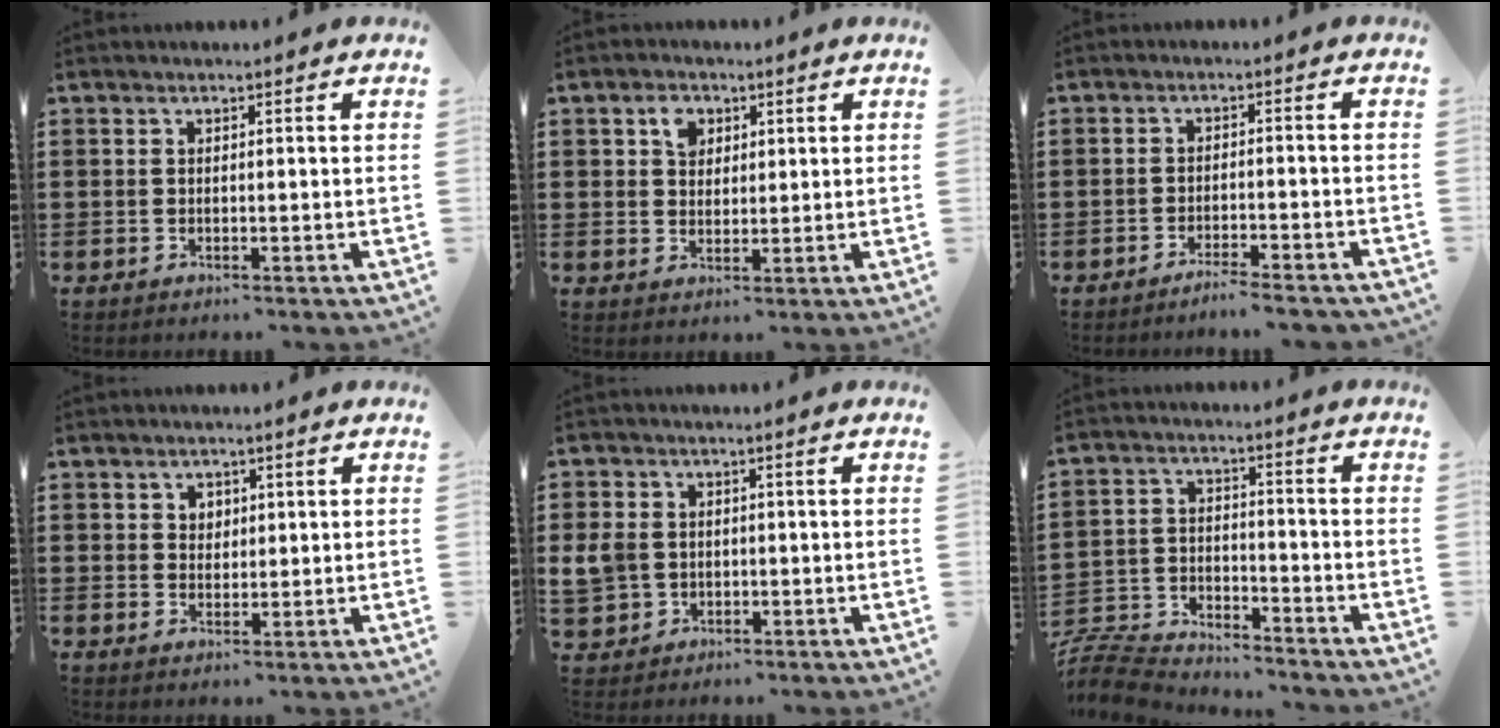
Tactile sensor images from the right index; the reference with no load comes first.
{"total": 3.3, "force": [1.5, 2.5, 1.5], "torque": [-0.031, 0.008, 0.025]}
{"total": 3.0, "force": [-2.8, -0.2, 1.0], "torque": [-0.018, 0.001, -0.056]}
{"total": 2.1, "force": [1.1, 1.7, 0.3], "torque": [-0.012, 0.009, 0.020]}
{"total": 4.0, "force": [-0.3, 3.6, 1.8], "torque": [-0.066, 0.003, -0.013]}
{"total": 7.8, "force": [-7.6, 1.3, 1.0], "torque": [-0.039, 0.010, -0.156]}